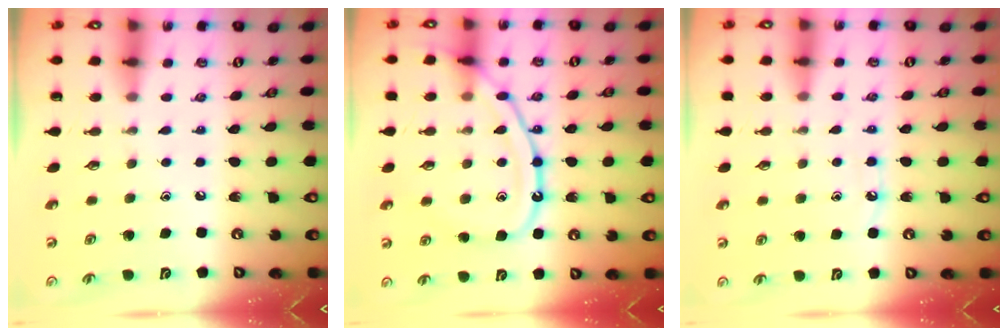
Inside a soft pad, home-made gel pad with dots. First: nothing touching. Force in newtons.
{"total": 14.4, "press": 14.3, "slide": 1.1}
{"total": 5.9, "press": 5.9, "slide": 0.7}